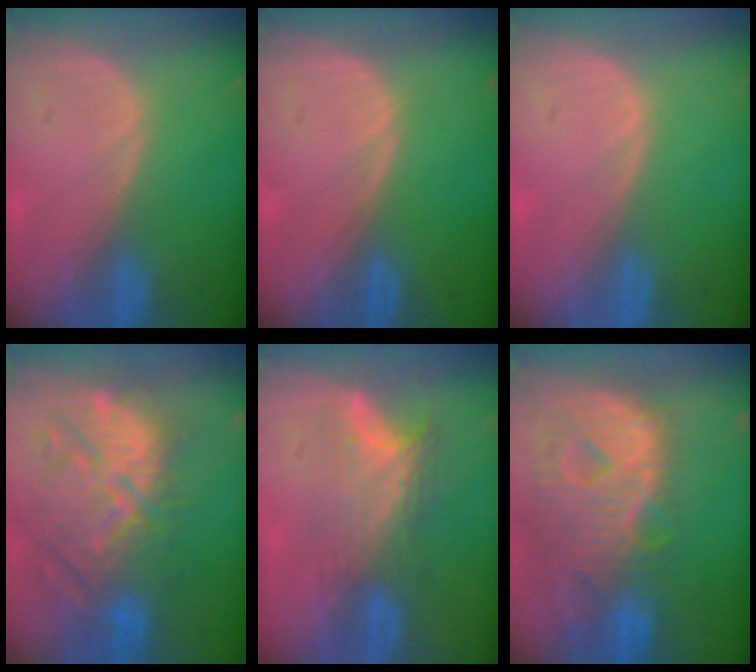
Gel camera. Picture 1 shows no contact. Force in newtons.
{"total": 0.0}
{"total": 0.0}
{"total": 11.9, "press": 11.5, "slide": 3.0}
{"total": 8.1, "press": 6.8, "slide": 4.5}
{"total": 12.9, "press": 11.0, "slide": 6.8}